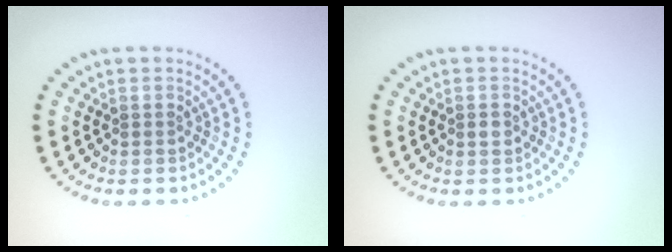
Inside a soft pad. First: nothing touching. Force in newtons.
{"total": 0.6, "press": 0.6, "slide": 0.2}